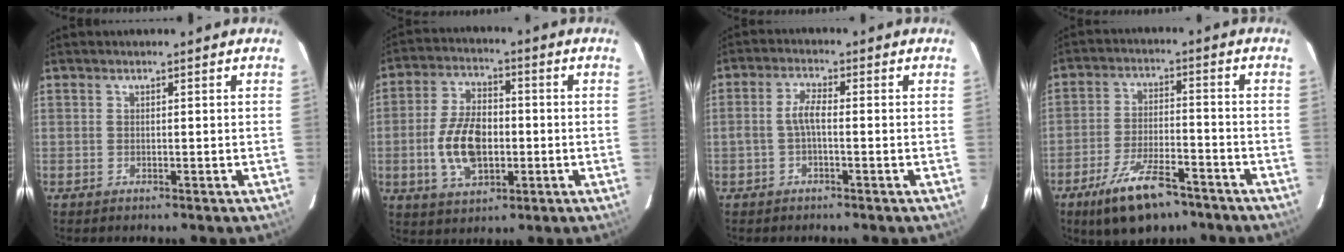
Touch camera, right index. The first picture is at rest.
{"total": 11.8, "force": [-2.0, 7.0, 9.3], "torque": [-0.186, 0.009, -0.029]}
{"total": 3.3, "force": [-0.7, 0.9, 3.1], "torque": [-0.067, 0.010, -0.015]}
{"total": 12.8, "force": [-8.8, 4.7, 8.1], "torque": [-0.171, -0.013, -0.145]}